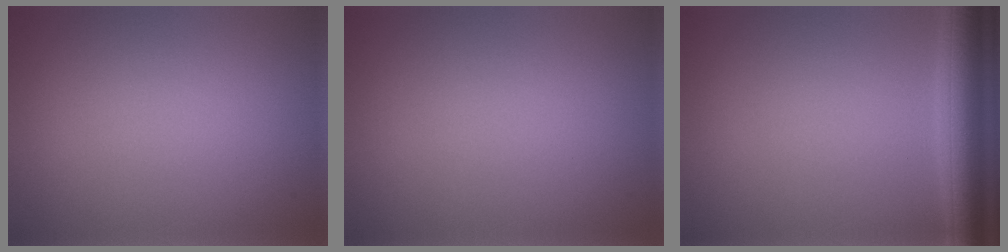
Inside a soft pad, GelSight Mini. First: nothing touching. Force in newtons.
{"total": 0.0}
{"total": 4.9, "press": 4.9, "slide": 0.2}